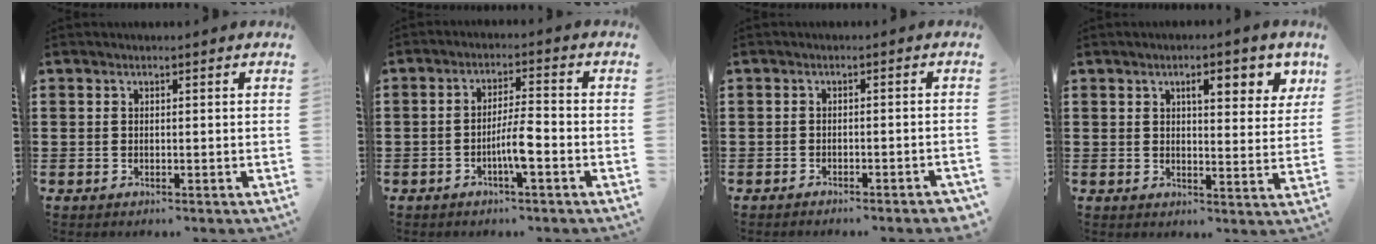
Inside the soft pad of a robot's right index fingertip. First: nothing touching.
{"total": 5.1, "force": [-2.0, 0.6, 4.7], "torque": [-0.094, -0.005, -0.042]}
{"total": 1.5, "force": [-1.5, 0.0, 0.5], "torque": [-0.009, 0.001, -0.029]}
{"total": 5.4, "force": [2.5, 1.8, 4.4], "torque": [-0.063, -0.002, 0.033]}